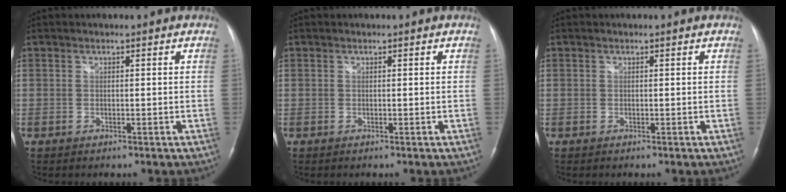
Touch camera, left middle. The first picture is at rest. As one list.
[{"total": 0.0}, {"total": 0.0}]